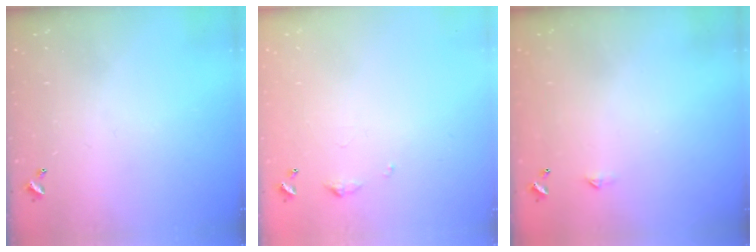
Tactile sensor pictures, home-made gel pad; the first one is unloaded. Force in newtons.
{"total": 5.0, "press": 4.9, "slide": 0.8}
{"total": 2.3, "press": 2.3, "slide": 0.4}